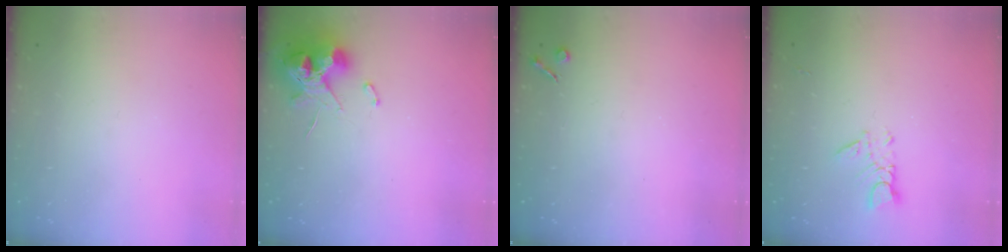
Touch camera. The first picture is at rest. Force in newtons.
{"total": 9.9, "press": 9.8, "slide": 1.1}
{"total": 2.7, "press": 2.6, "slide": 0.5}
{"total": 3.1, "press": 3.1, "slide": 0.4}